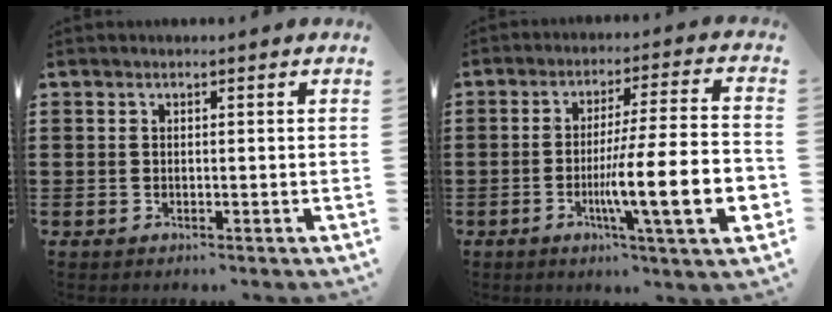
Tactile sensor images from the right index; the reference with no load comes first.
{"total": 14.6, "force": [-4.2, 1.9, 13.9], "torque": [-0.242, -0.011, -0.073]}